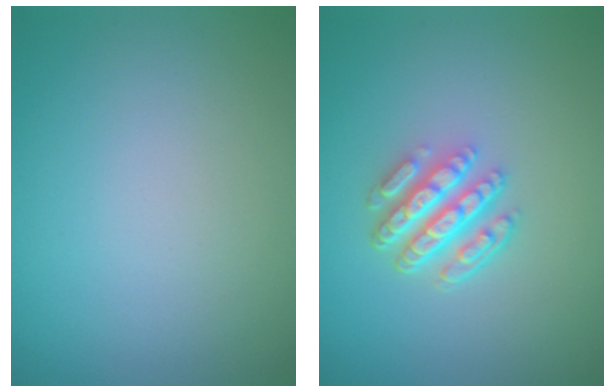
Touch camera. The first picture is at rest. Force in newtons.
{"total": 4.8, "press": 3.5, "slide": 3.2}